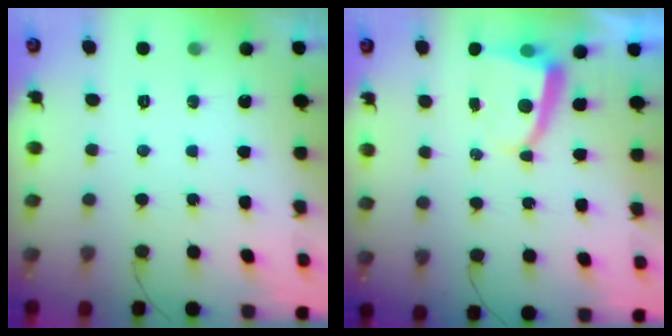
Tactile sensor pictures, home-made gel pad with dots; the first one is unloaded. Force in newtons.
{"total": 4.6, "press": 4.6, "slide": 0.5}